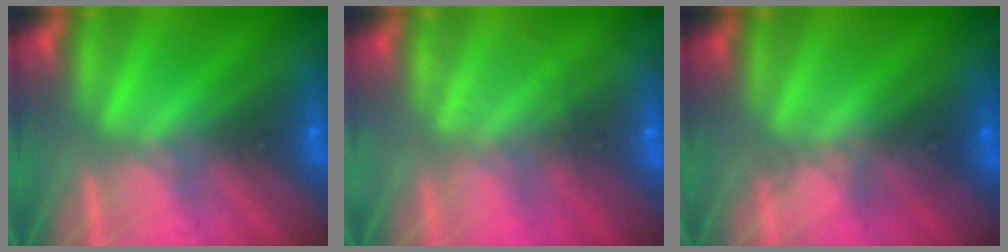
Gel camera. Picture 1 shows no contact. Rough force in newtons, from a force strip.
{"total": 1.8}
{"total": 1.8}